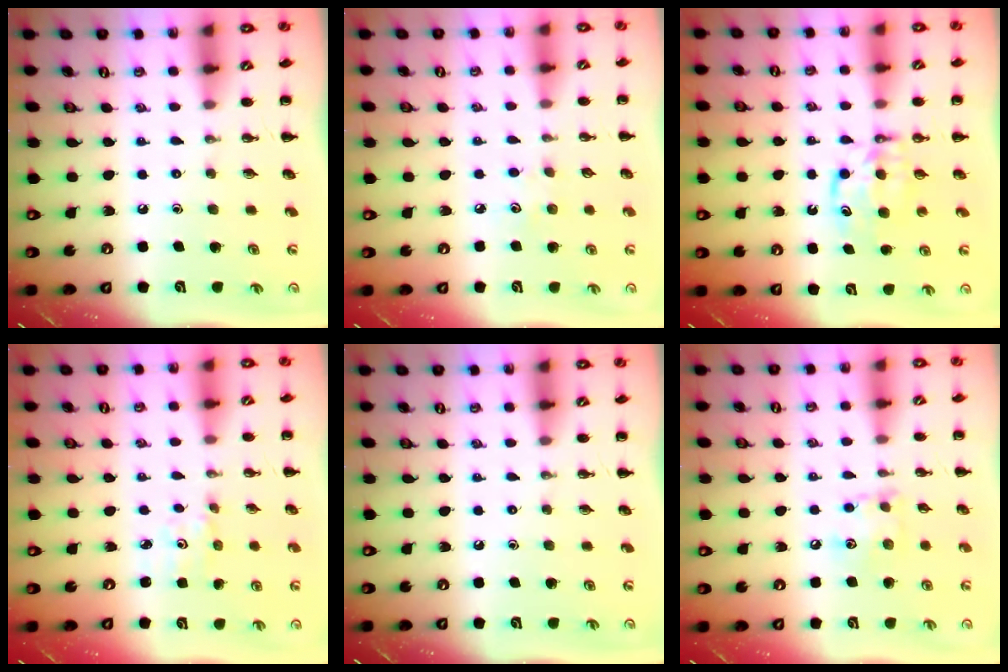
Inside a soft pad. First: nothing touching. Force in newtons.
{"total": 3.0, "press": 2.9, "slide": 0.8}
{"total": 7.0, "press": 6.9, "slide": 1.0}
{"total": 1.5, "press": 1.5, "slide": 0.3}
{"total": 0.0}
{"total": 7.5, "press": 7.5, "slide": 0.5}